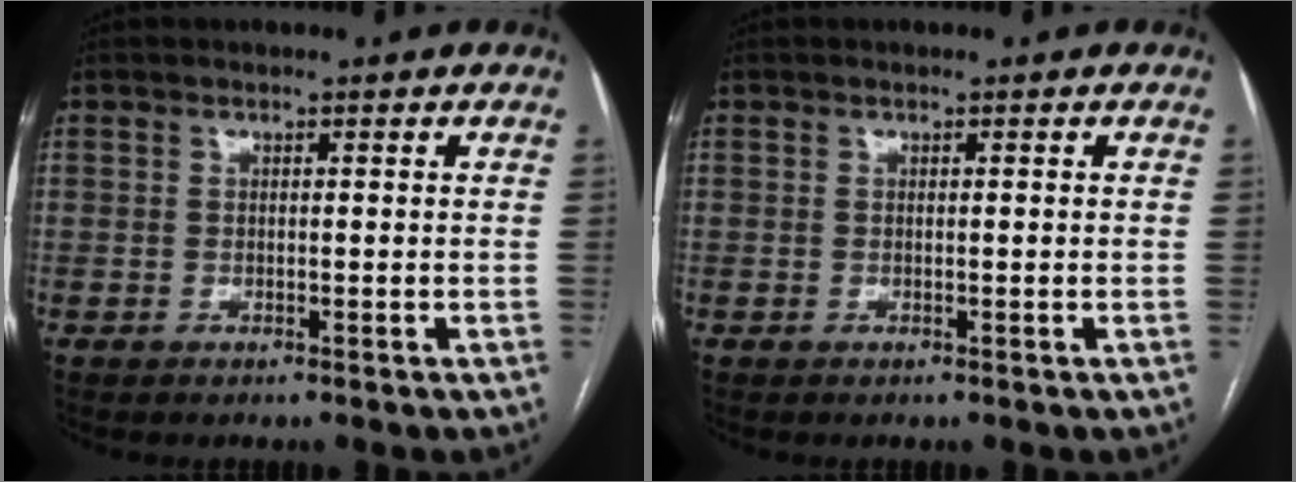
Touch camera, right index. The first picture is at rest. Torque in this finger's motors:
{"motor_torque": [-0.43, -0.14, 0.06, 0.01]}